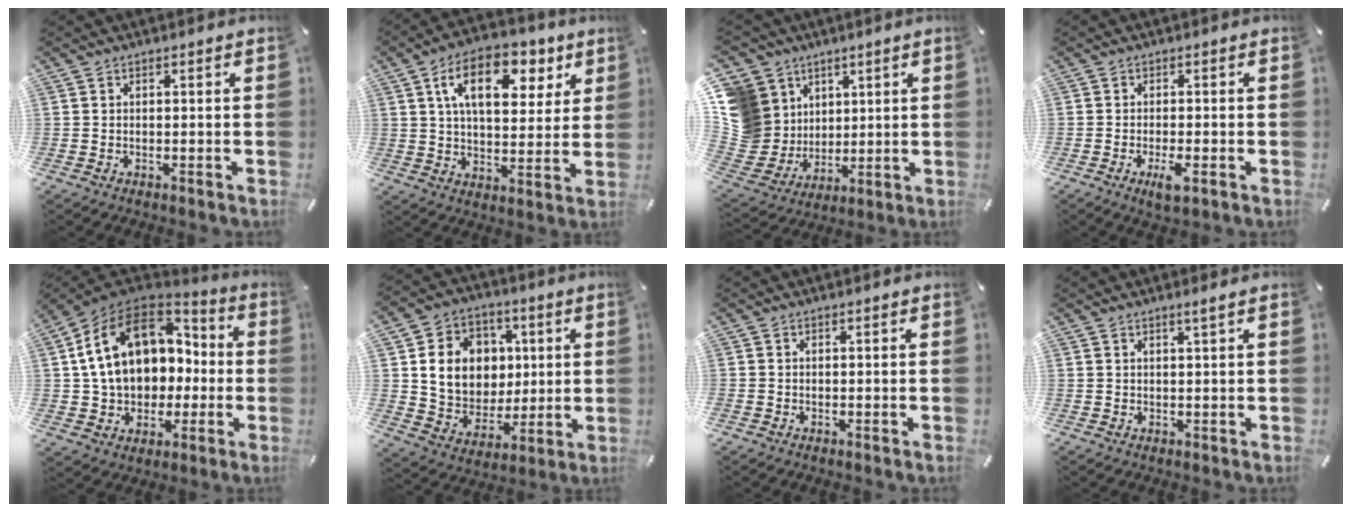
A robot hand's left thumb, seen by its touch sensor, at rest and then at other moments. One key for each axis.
{"total": 14.9, "fx": 7.1, "fy": 8.6, "fz": 9.8, "tx": -0.143, "ty": -0.019, "tz": 0.119}
{"total": 15.3, "fx": 3.9, "fy": 13.9, "fz": 4.9, "tx": -0.118, "ty": -0.024, "tz": 0.085}
{"total": 4.3, "fx": -1.6, "fy": 1.3, "fz": 3.8, "tx": -0.065, "ty": -0.002, "tz": -0.025}
{"total": 18.5, "fx": 3.0, "fy": 14.4, "fz": 11.2, "tx": -0.215, "ty": 0.003, "tz": 0.056}
{"total": 13.8, "fx": 3.0, "fy": 12.4, "fz": 5.2, "tx": -0.083, "ty": -0.005, "tz": 0.069}
{"total": 0.0}
{"total": 1.5, "fx": 1.1, "fy": -0.1, "fz": 1.1, "tx": -0.022, "ty": -0.001, "tz": 0.019}